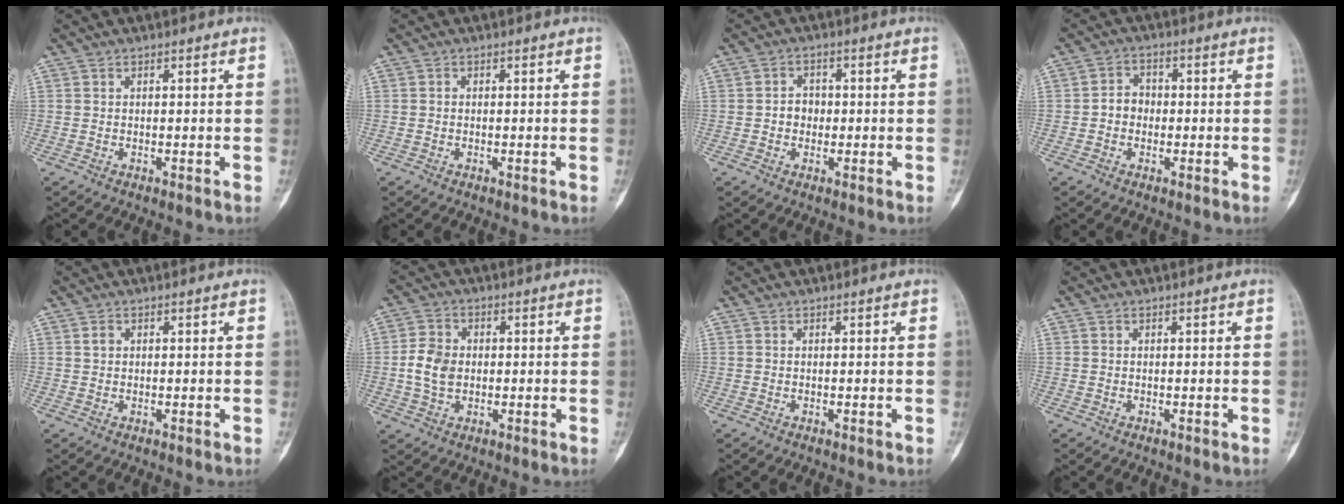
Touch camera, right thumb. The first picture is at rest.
{"total": 0.0}
{"total": 3.1, "force": [-0.3, 2.7, 1.5], "torque": [-0.006, 0.009, -0.012]}
{"total": 3.6, "force": [-0.6, 3.1, 1.8], "torque": [-0.014, 0.016, -0.019]}
{"total": 1.0, "force": [0.3, 0.8, 0.5], "torque": [-0.007, 0.002, 0.006]}
{"total": 6.1, "force": [-0.2, 4.6, 4.0], "torque": [-0.072, 0.008, -0.007]}
{"total": 0.0}
{"total": 0.0}